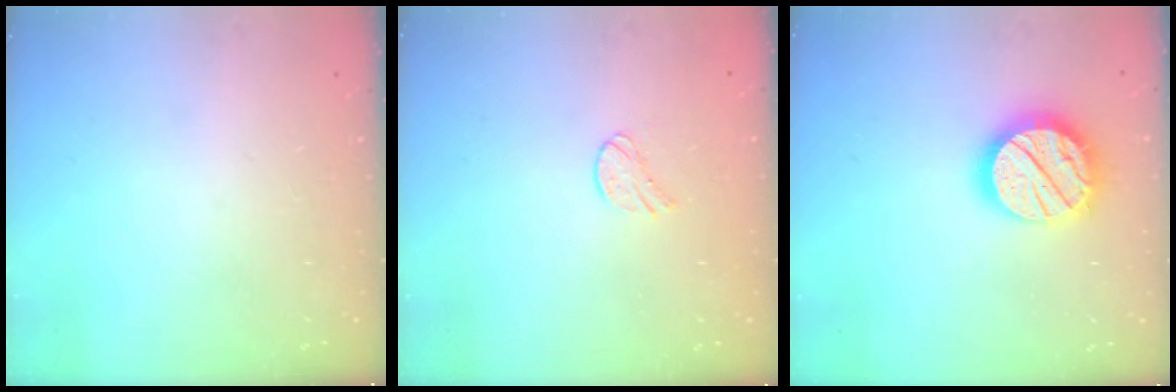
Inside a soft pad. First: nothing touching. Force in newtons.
{"total": 6.1, "press": 6.1, "slide": 0.6}
{"total": 19.5, "press": 19.5, "slide": 1.5}